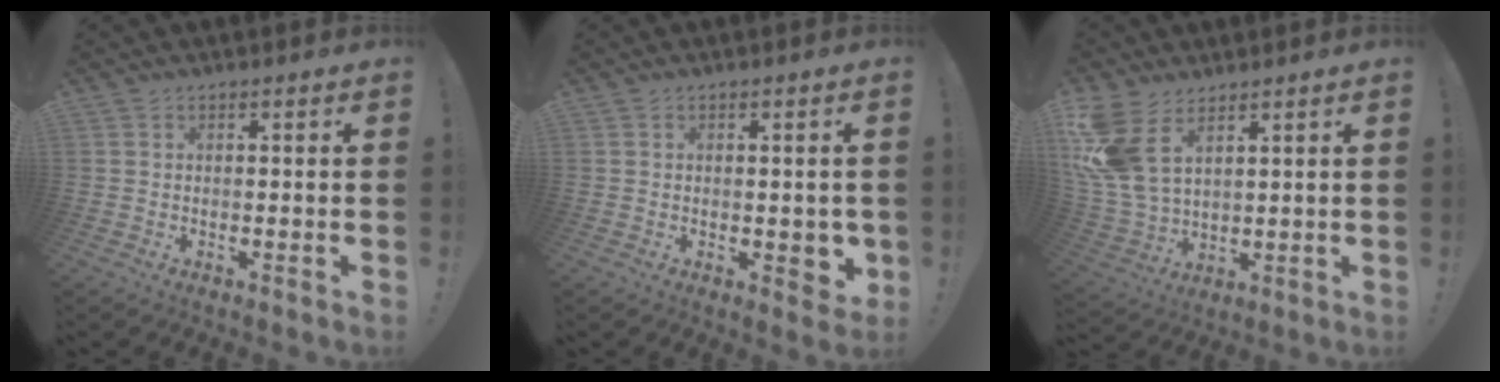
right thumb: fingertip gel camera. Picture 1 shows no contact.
{"total": 4.3, "force": [-0.6, 2.6, 3.4], "torque": [-0.025, 0.001, -0.006]}
{"total": 13.0, "force": [6.1, 7.4, 8.8], "torque": [-0.201, -0.030, 0.121]}